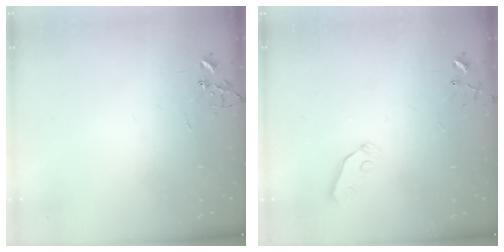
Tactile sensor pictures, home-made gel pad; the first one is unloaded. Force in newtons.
{"total": 3.4, "press": 3.4, "slide": 0.4}